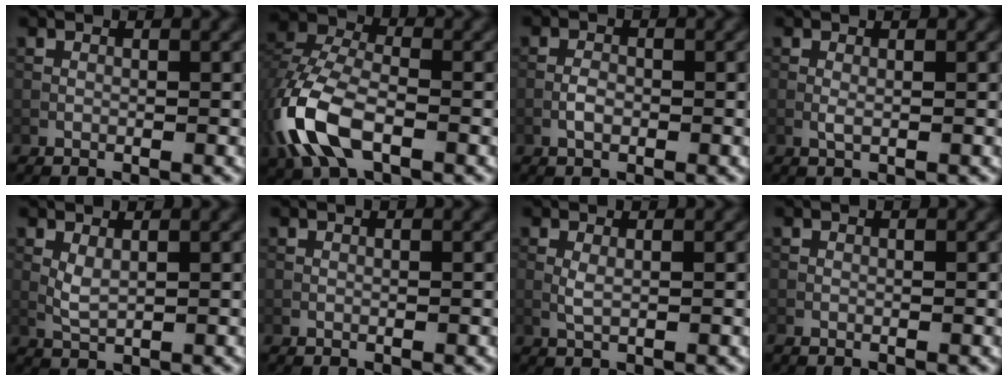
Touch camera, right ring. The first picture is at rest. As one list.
[{"total": 9.6, "force": [-3.6, 5.3, 7.2], "torque": [-0.182, -0.003, -0.086]}, {"total": 1.6, "force": [-0.6, 0.9, 1.2], "torque": [-0.021, 0.003, -0.015]}, {"total": 0.8, "force": [-0.2, 0.2, 0.8], "torque": [-0.018, -0.001, -0.004]}, {"total": 1.6, "force": [0.4, 0.6, 1.5], "torque": [-0.039, 0.000, 0.012]}, {"total": 0.0}, {"total": 1.1, "force": [0.0, 0.3, 1.0], "torque": [-0.025, 0.001, 0.000]}, {"total": 0.6, "force": [-0.5, 0.2, 0.1], "torque": [-0.005, -0.004, -0.009]}]